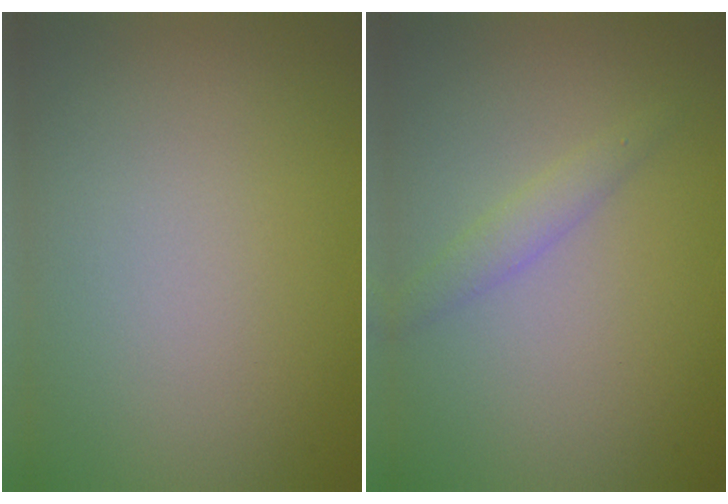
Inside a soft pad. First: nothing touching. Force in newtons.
{"total": 1.5, "press": 1.5, "slide": 0.1}